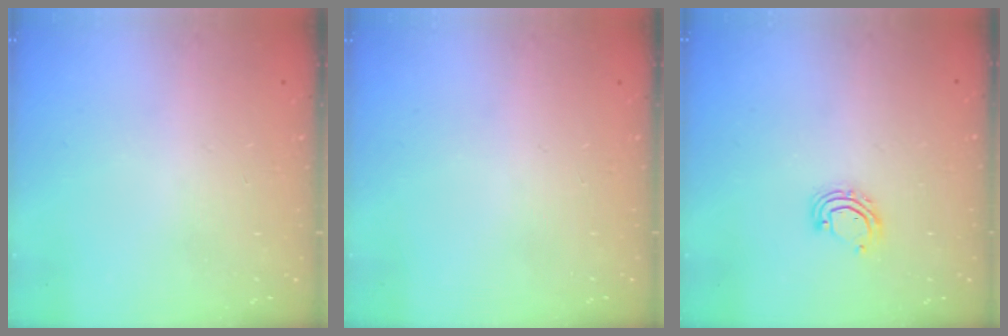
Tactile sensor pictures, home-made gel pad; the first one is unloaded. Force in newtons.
{"total": 0.0}
{"total": 5.6, "press": 5.6, "slide": 0.4}